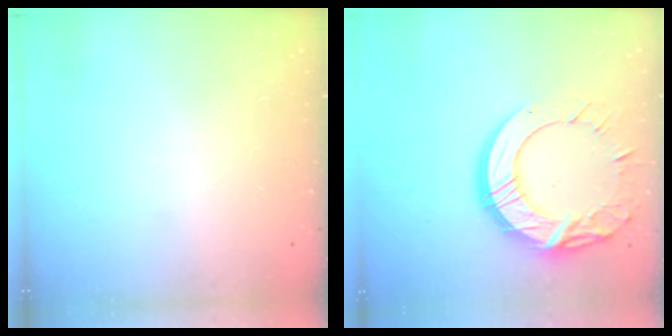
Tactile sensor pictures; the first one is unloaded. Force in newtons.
{"total": 18.4, "press": 18.3, "slide": 1.1}